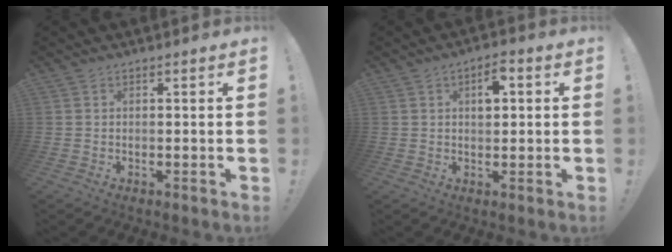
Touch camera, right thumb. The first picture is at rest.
{"total": 4.7, "force": [1.1, 2.8, 3.7], "torque": [-0.037, -0.004, 0.010]}